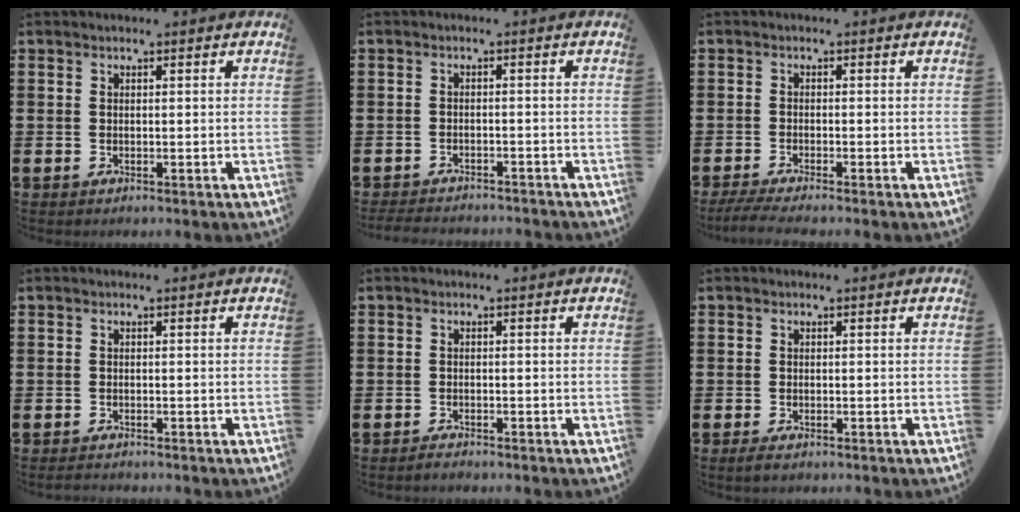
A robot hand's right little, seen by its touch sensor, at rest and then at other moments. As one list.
[{"total": 1.9, "force": [-1.9, 0.0, 0.1], "torque": [-0.006, 0.001, -0.040]}, {"total": 2.0, "force": [-1.5, 0.0, 1.3], "torque": [-0.028, -0.004, -0.029]}, {"total": 0.6, "force": [-0.6, 0.1, 0.1], "torque": [-0.003, -0.002, -0.012]}, {"total": 0.8, "force": [-0.7, 0.1, 0.2], "torque": [-0.006, -0.003, -0.014]}, {"total": 0.9, "force": [-0.3, 0.4, 0.8], "torque": [-0.015, 0.002, -0.007]}]